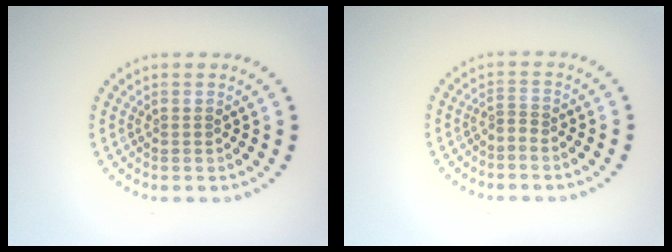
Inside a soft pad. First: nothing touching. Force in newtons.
{"total": 0.9, "press": 0.3, "slide": 0.8}